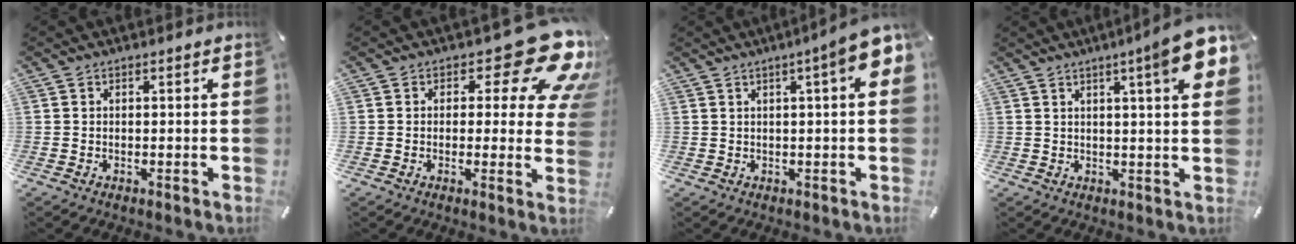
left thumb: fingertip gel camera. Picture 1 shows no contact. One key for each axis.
{"total": 16.6, "fx": 8.2, "fy": 7.3, "fz": 12.4, "tx": -0.148, "ty": -0.059, "tz": 0.134}
{"total": 7.6, "fx": 3.2, "fy": 1.1, "fz": 6.8, "tx": -0.106, "ty": -0.011, "tz": 0.050}
{"total": 10.1, "fx": 4.8, "fy": 1.1, "fz": 8.8, "tx": -0.131, "ty": -0.022, "tz": 0.073}